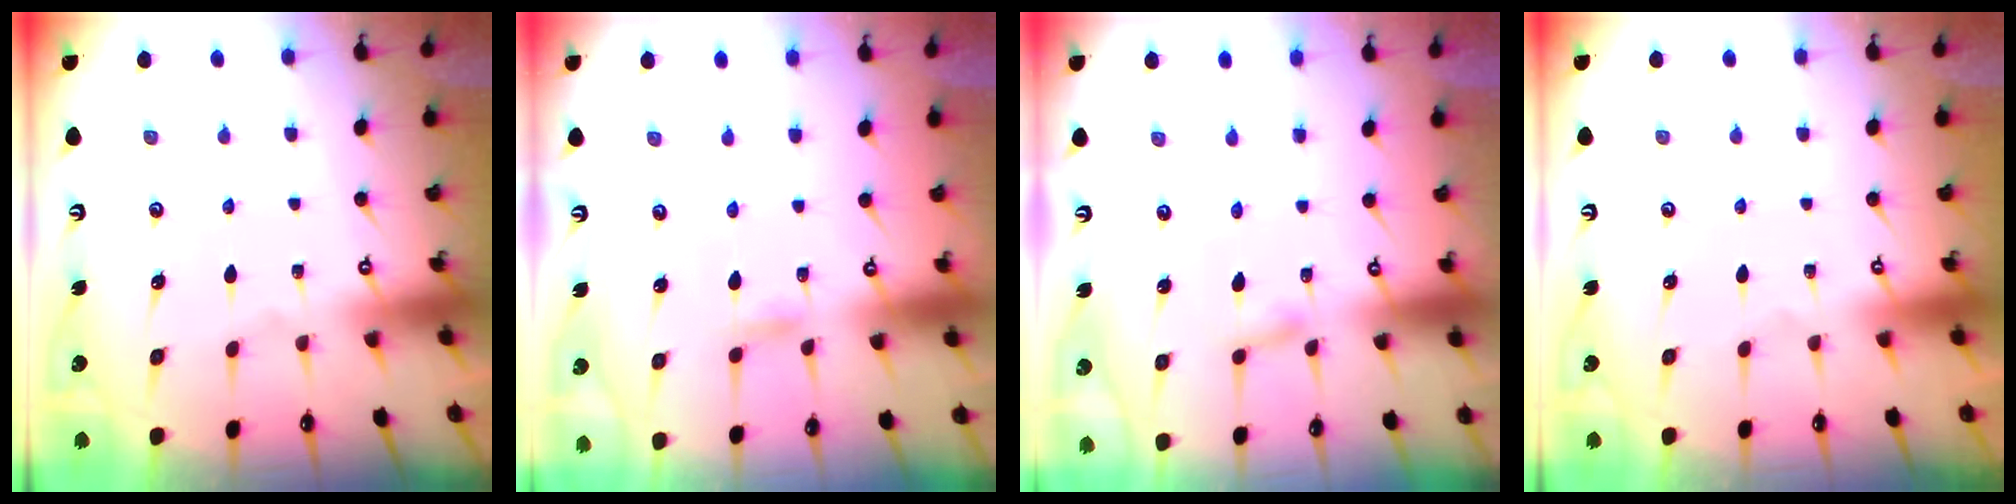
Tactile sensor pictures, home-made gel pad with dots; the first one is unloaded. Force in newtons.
{"total": 2.7, "press": 2.7, "slide": 0.2}
{"total": 2.7, "press": 2.7, "slide": 0.2}
{"total": 0.0}